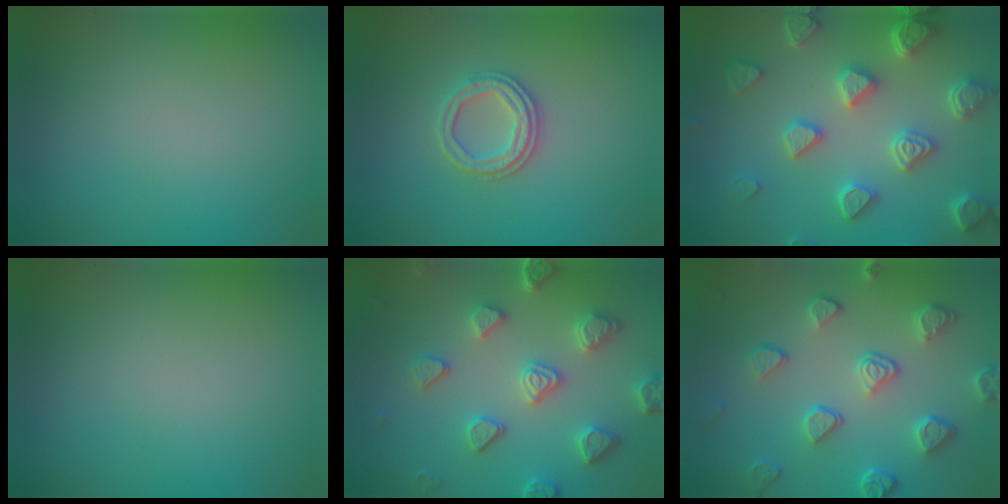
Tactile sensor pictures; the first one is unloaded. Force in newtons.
{"total": 2.8, "press": 2.6, "slide": 1.0}
{"total": 6.1, "press": 5.3, "slide": 3.0}
{"total": 0.0}
{"total": 5.0, "press": 4.6, "slide": 1.8}
{"total": 5.4, "press": 4.2, "slide": 3.4}